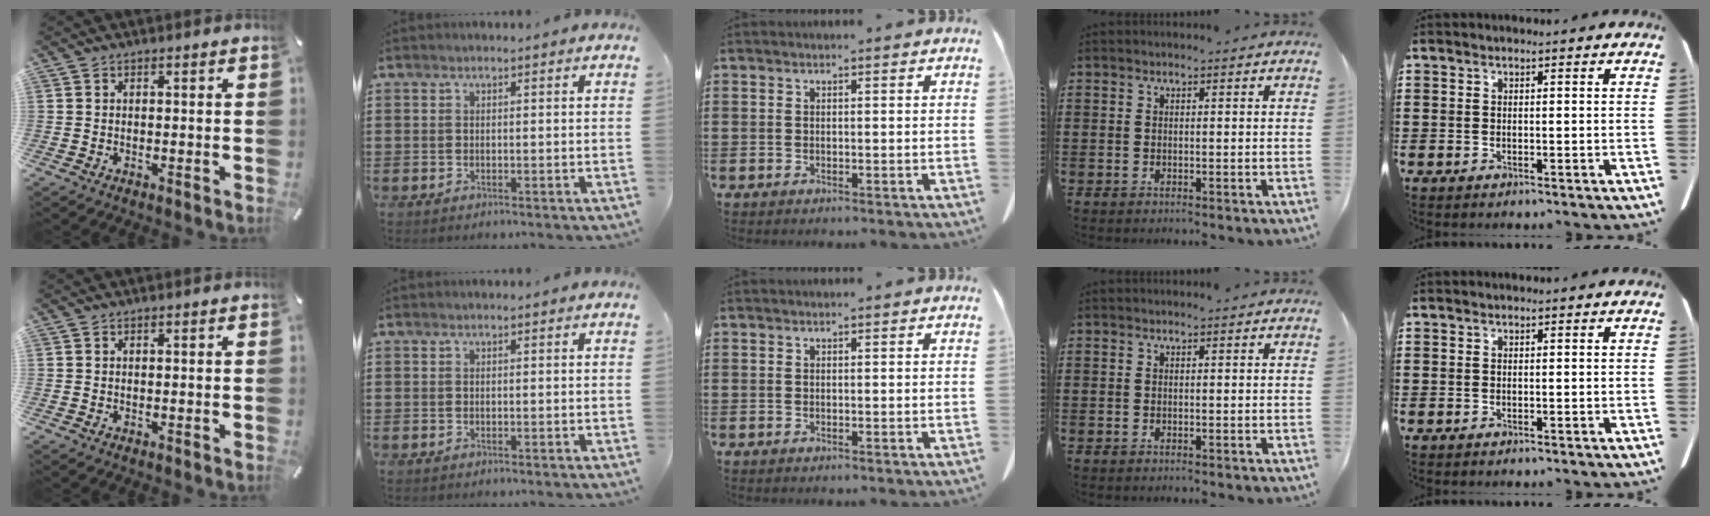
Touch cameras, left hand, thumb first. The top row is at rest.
{}